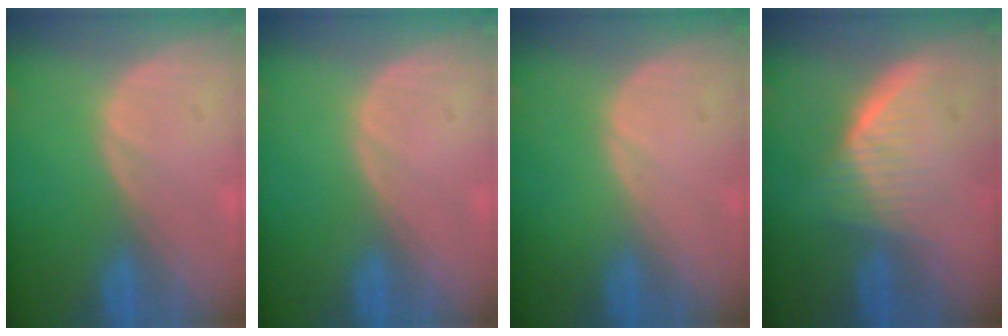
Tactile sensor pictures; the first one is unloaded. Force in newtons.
{"total": 0.0}
{"total": 0.0}
{"total": 5.7, "press": 5.6, "slide": 0.8}